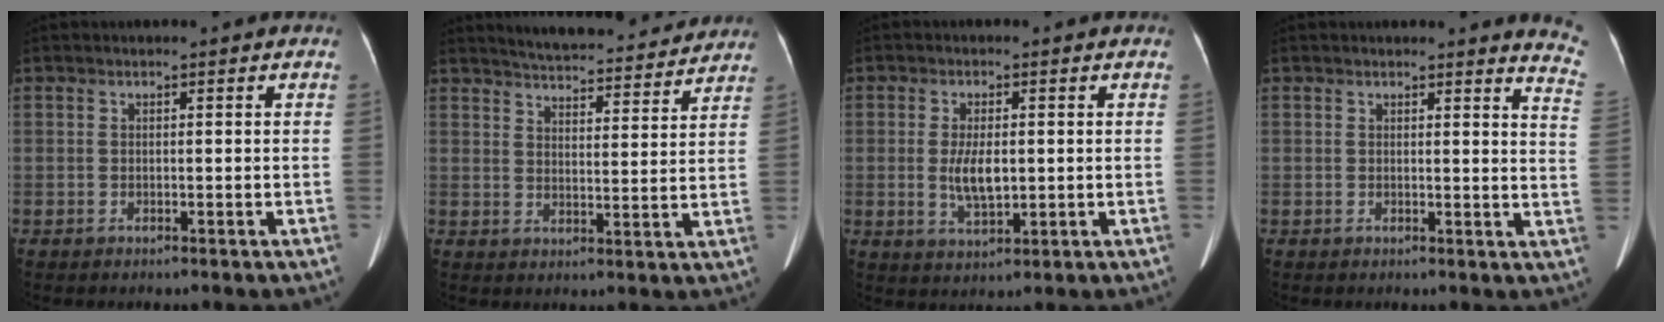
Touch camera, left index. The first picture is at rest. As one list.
[{"total": 16.8, "force": [15.7, 2.7, 5.3], "torque": [-0.070, 0.006, 0.205]}, {"total": 5.0, "force": [-0.1, 1.9, 4.6], "torque": [-0.095, -0.004, 0.005]}, {"total": 6.7, "force": [6.5, 0.1, 1.7], "torque": [-0.004, -0.063, 0.034]}]